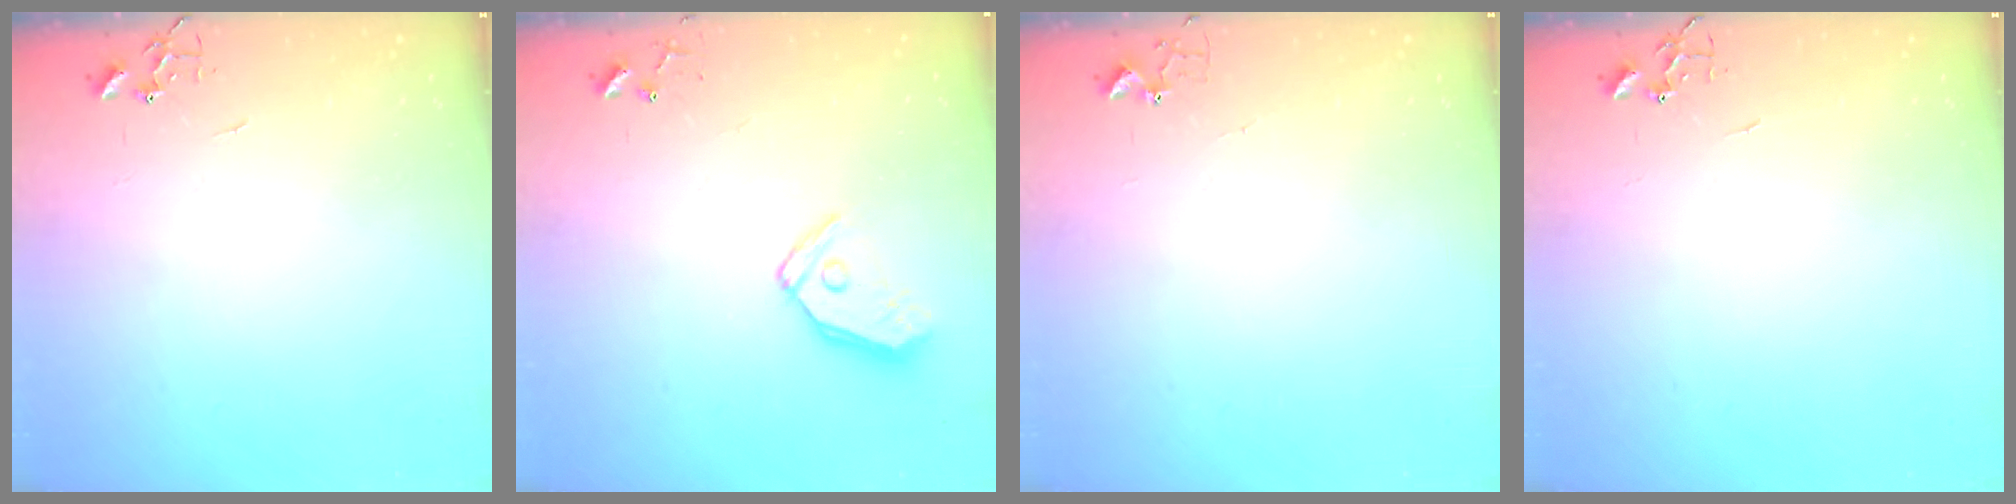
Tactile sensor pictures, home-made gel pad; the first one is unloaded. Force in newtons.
{"total": 11.1, "press": 11.0, "slide": 1.7}
{"total": 3.7, "press": 3.6, "slide": 0.5}
{"total": 0.0}